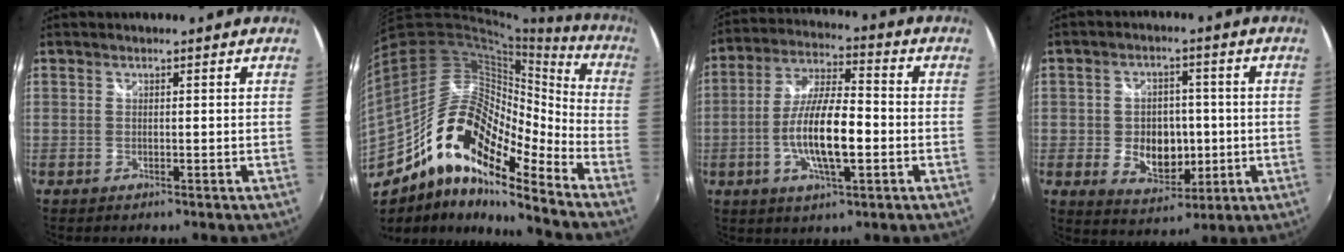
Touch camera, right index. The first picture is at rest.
{"total": 19.5, "force": [-11.2, 6.7, 14.5], "torque": [-0.241, -0.012, -0.223]}
{"total": 12.8, "force": [-3.1, 3.6, 11.9], "torque": [-0.238, -0.002, -0.056]}
{"total": 10.4, "force": [-1.7, 7.9, 6.6], "torque": [-0.137, 0.000, -0.017]}